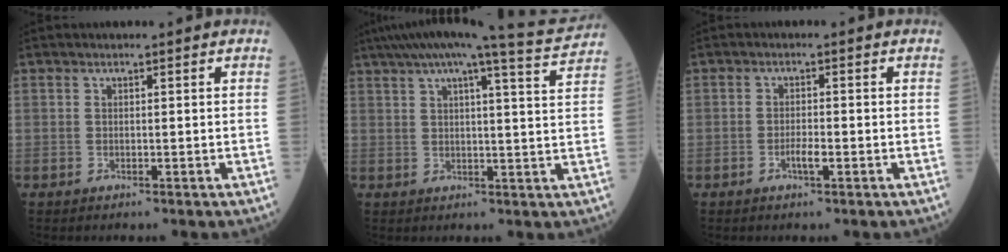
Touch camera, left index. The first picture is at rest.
{"total": 13.7, "force": [12.1, -1.5, 6.2], "torque": [-0.103, -0.016, 0.154]}
{"total": 2.0, "force": [-0.9, 0.3, 1.8], "torque": [-0.034, 0.000, -0.015]}